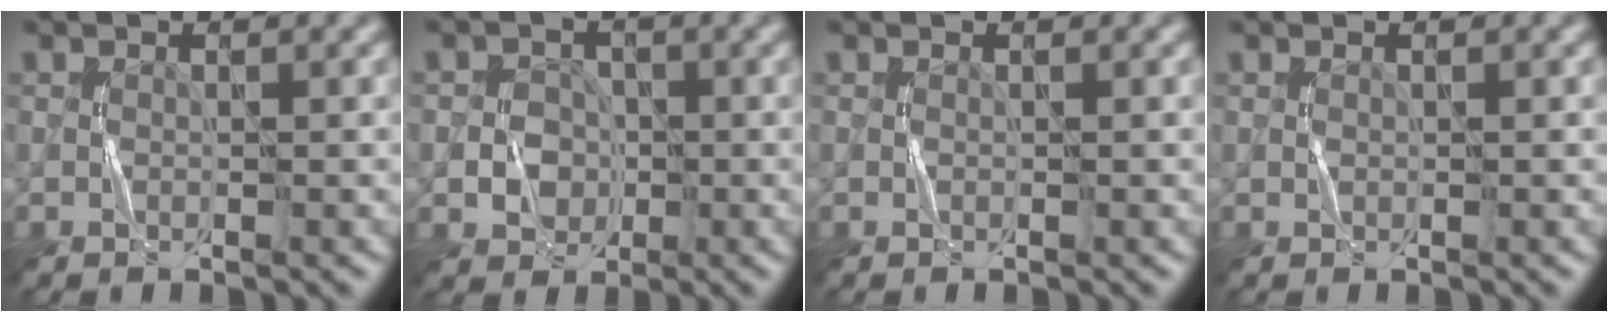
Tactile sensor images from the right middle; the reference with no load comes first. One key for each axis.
{"total": 2.5, "fx": -0.6, "fy": 2.2, "fz": 1.0, "tx": -0.009, "ty": 0.001, "tz": -0.016}
{"total": 0.0}
{"total": 0.0}